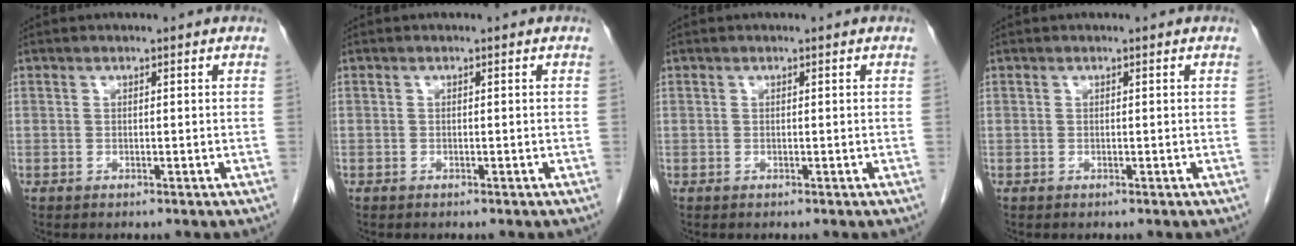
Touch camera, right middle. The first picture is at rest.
{"total": 0.0}
{"total": 0.0}
{"total": 0.0}